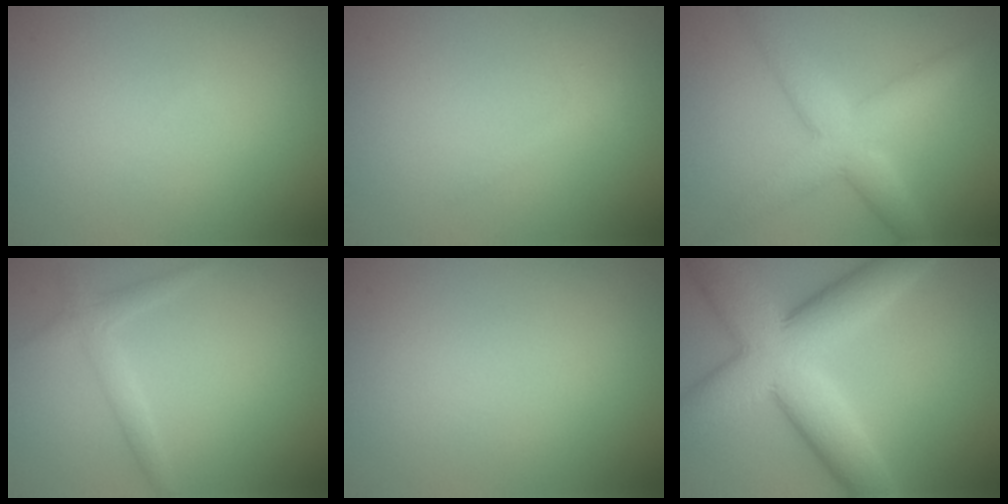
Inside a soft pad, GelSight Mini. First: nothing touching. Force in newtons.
{"total": 0.9, "press": 0.9, "slide": 0.0}
{"total": 5.4, "press": 5.4, "slide": 0.1}
{"total": 1.9, "press": 1.9, "slide": 0.2}
{"total": 0.0}
{"total": 10.6, "press": 10.6, "slide": 0.4}